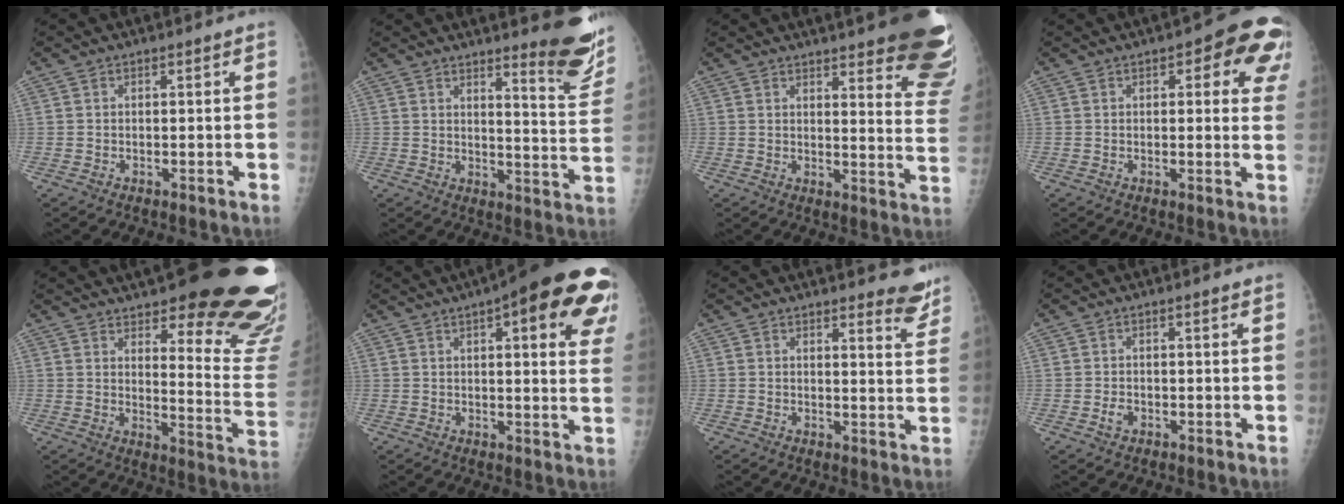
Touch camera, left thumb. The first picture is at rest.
{"total": 12.6, "force": [9.6, 2.3, 7.9], "torque": [-0.069, -0.082, 0.116]}
{"total": 22.0, "force": [16.3, 4.8, 14.0], "torque": [-0.137, -0.101, 0.181]}
{"total": 11.4, "force": [4.8, 4.6, 9.3], "torque": [-0.058, -0.007, 0.044]}
{"total": 27.0, "force": [20.2, 6.4, 16.7], "torque": [-0.175, -0.133, 0.248]}
{"total": 21.4, "force": [9.8, 6.2, 18.0], "torque": [-0.202, -0.005, 0.112]}
{"total": 5.6, "force": [5.2, 1.3, 1.8], "torque": [0.000, -0.041, 0.048]}
{"total": 1.4, "force": [-0.5, 1.0, 0.9], "torque": [-0.015, 0.002, -0.008]}